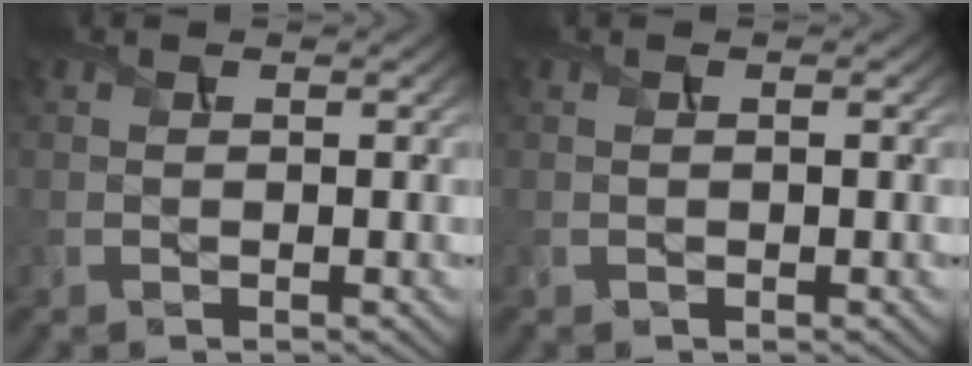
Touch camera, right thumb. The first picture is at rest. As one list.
[{"total": 0.0}]